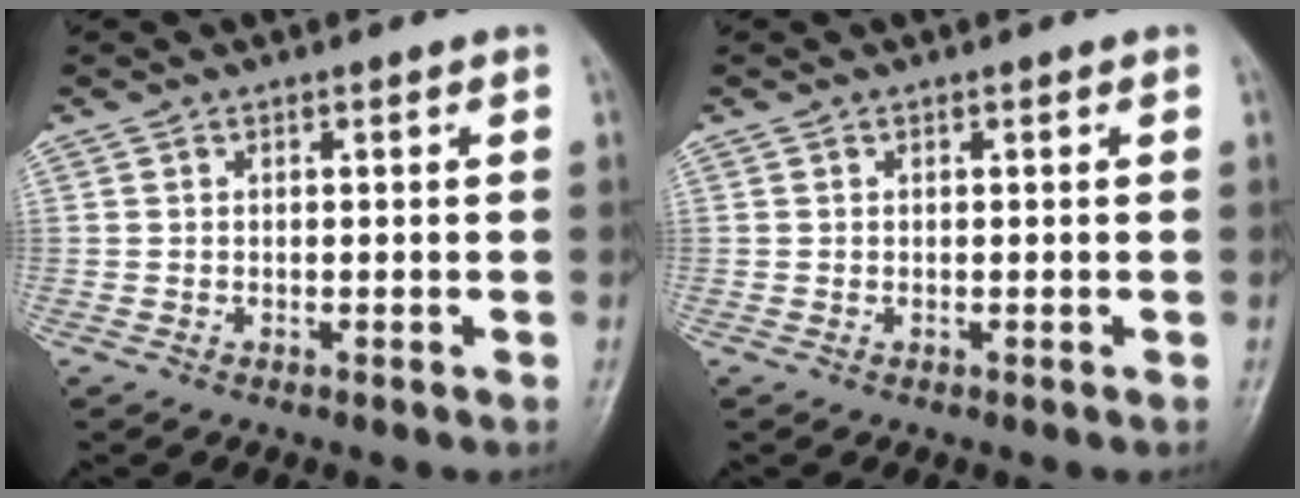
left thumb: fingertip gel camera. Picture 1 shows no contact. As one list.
[{"total": 0.0}]